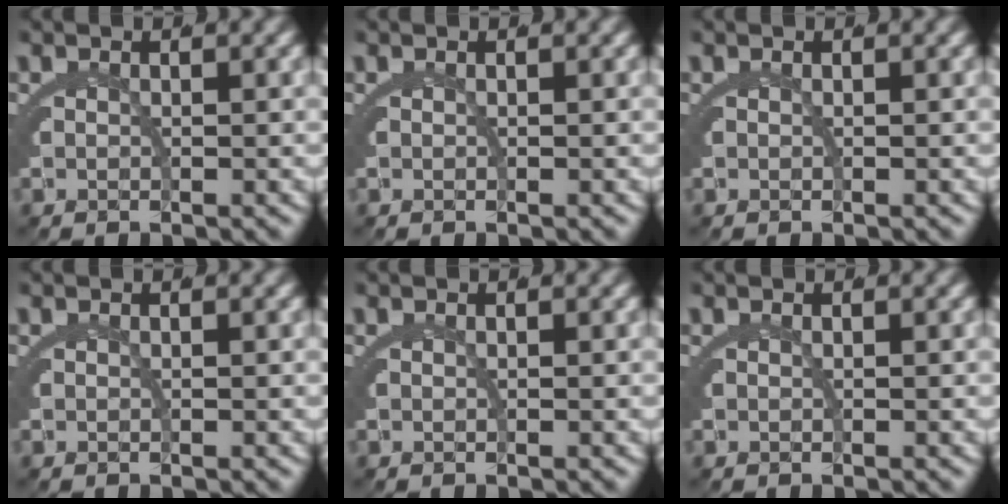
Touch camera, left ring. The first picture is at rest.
{"total": 0.0}
{"total": 0.0}
{"total": 0.0}
{"total": 0.0}
{"total": 0.0}